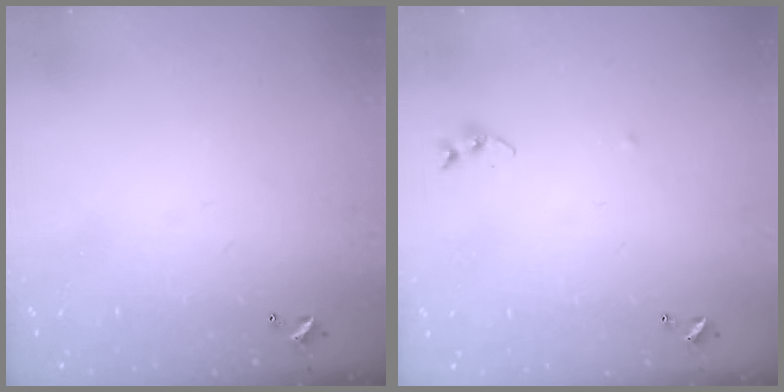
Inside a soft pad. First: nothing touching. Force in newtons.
{"total": 5.0, "press": 5.0, "slide": 0.6}